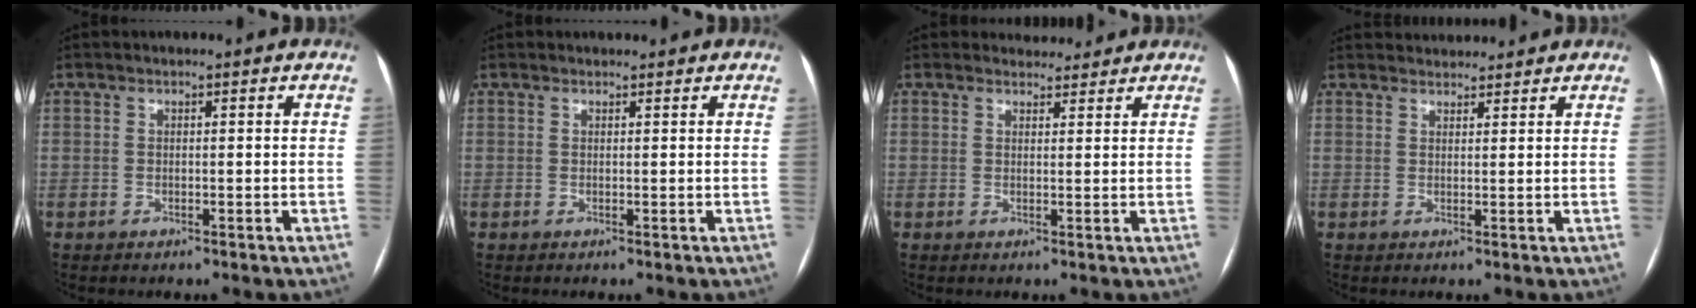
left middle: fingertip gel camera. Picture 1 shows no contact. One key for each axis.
{"total": 1.1, "fx": 1.0, "fy": 0.3, "fz": 0.1, "tx": -0.009, "ty": 0.010, "tz": 0.016}
{"total": 2.8, "fx": 2.7, "fy": 1.0, "fz": -0.1, "tx": 0.001, "ty": 0.005, "tz": 0.034}
{"total": 4.9, "fx": 4.7, "fy": 1.1, "fz": 0.4, "tx": -0.005, "ty": 0.028, "tz": 0.065}